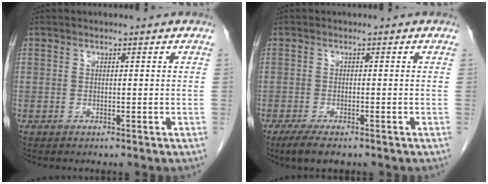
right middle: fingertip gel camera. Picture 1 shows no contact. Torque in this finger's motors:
{"motor_torque": [0.46, -0.45, 0.03, 0.04]}